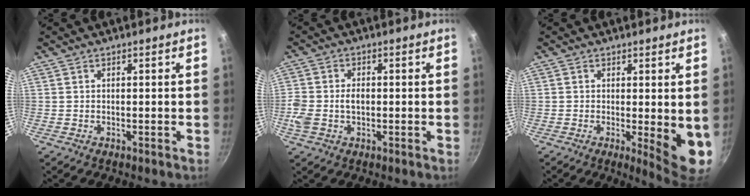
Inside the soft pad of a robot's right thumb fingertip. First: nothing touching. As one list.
[{"total": 5.8, "force": [-0.8, 3.9, 4.2], "torque": [-0.080, 0.012, -0.018]}, {"total": 7.8, "force": [-0.5, 2.0, 7.5], "torque": [-0.092, -0.017, -0.003]}]